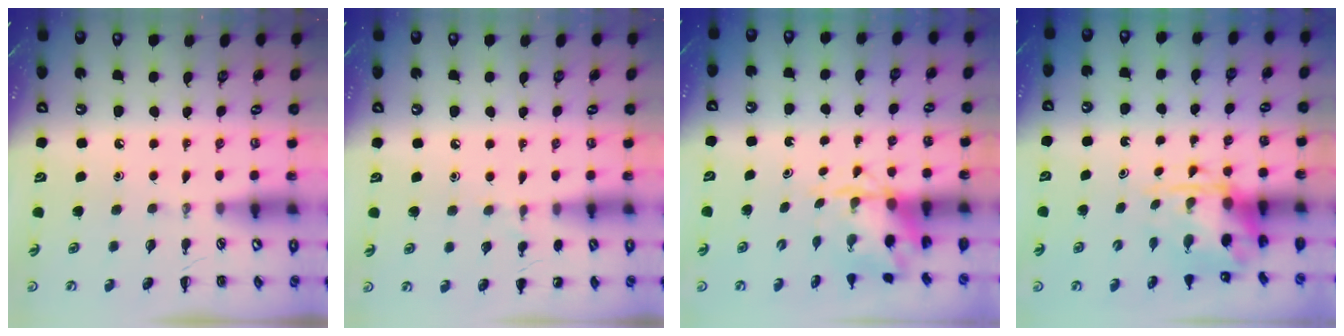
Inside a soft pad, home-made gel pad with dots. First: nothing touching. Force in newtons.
{"total": 5.4, "press": 5.1, "slide": 1.6}
{"total": 5.5, "press": 5.4, "slide": 0.7}
{"total": 4.9, "press": 4.8, "slide": 0.8}